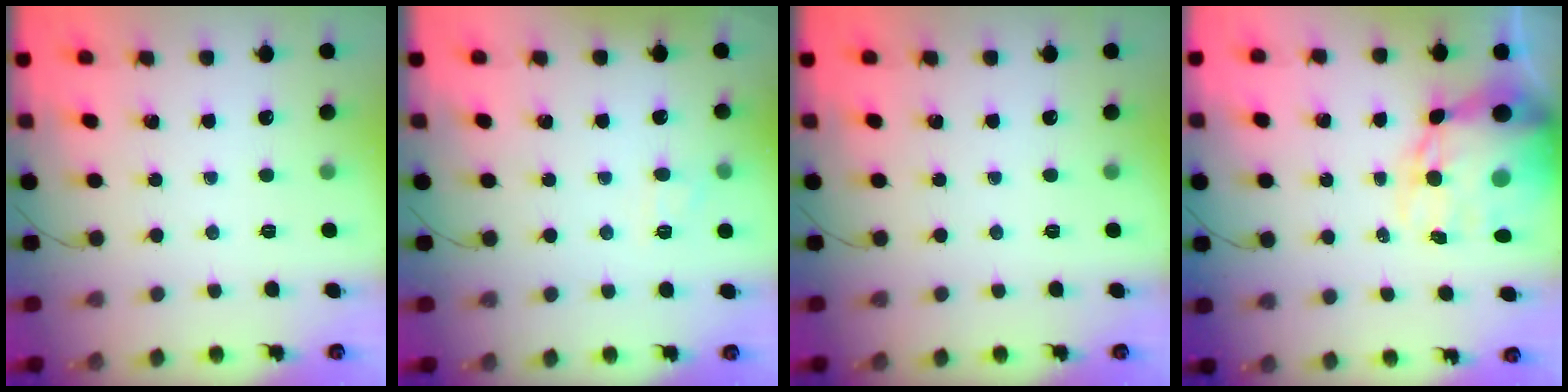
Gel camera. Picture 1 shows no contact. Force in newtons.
{"total": 6.3, "press": 6.1, "slide": 1.5}
{"total": 0.0}
{"total": 16.7, "press": 16.3, "slide": 3.5}